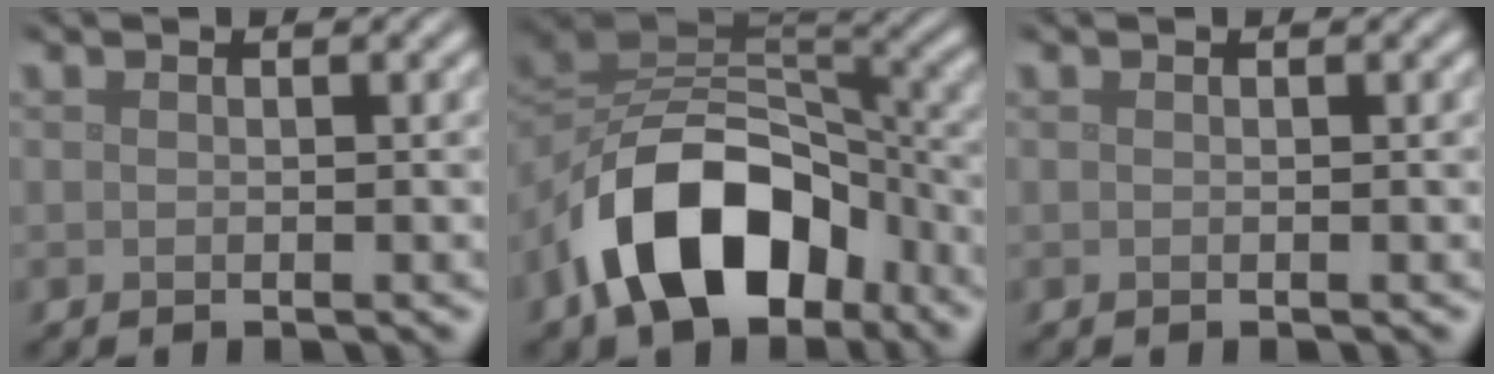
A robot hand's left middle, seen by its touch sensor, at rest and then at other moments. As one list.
[{"total": 12.0, "force": [-6.2, 7.2, 7.4], "torque": [-0.126, 0.006, -0.118]}, {"total": 0.0}]